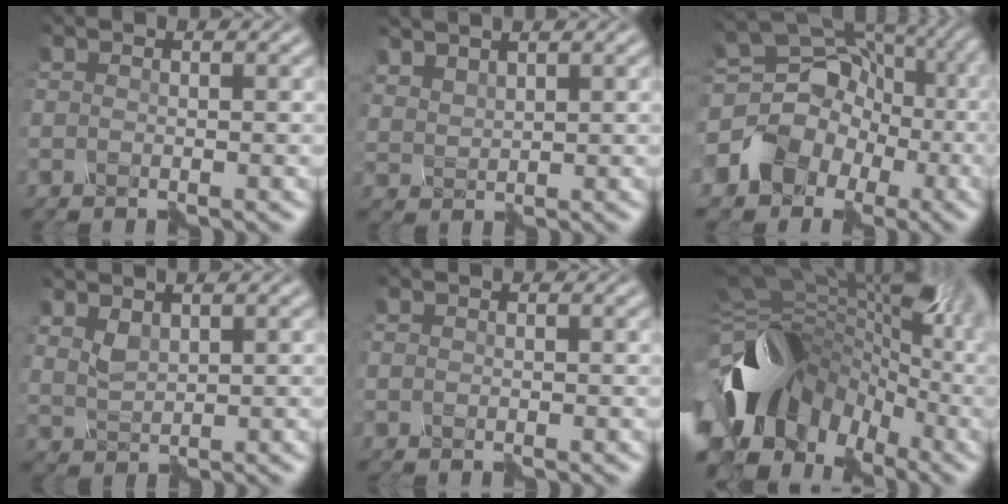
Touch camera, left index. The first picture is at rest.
{"total": 2.6, "force": [2.3, -0.3, -1.0], "torque": [0.011, 0.005, 0.052]}
{"total": 5.5, "force": [-1.7, 4.9, 1.8], "torque": [-0.016, 0.020, -0.033]}
{"total": 1.6, "force": [1.5, 0.0, -0.7], "torque": [0.001, 0.003, 0.038]}
{"total": 0.0}
{"total": 15.5, "force": [-4.9, 10.7, 10.1], "torque": [-0.199, 0.005, -0.084]}